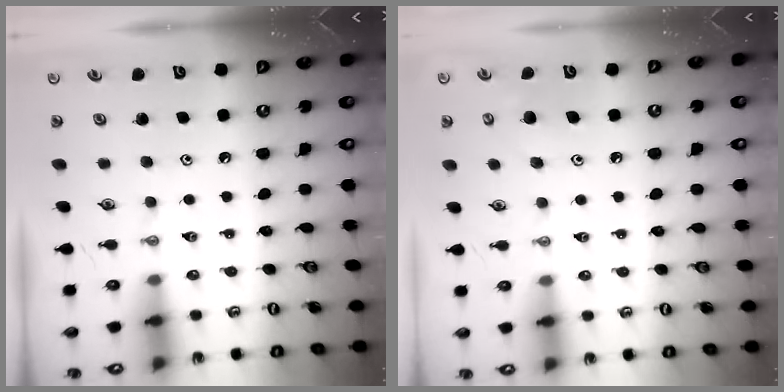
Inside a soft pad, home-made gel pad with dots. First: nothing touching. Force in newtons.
{"total": 5.7, "press": 5.7, "slide": 0.6}